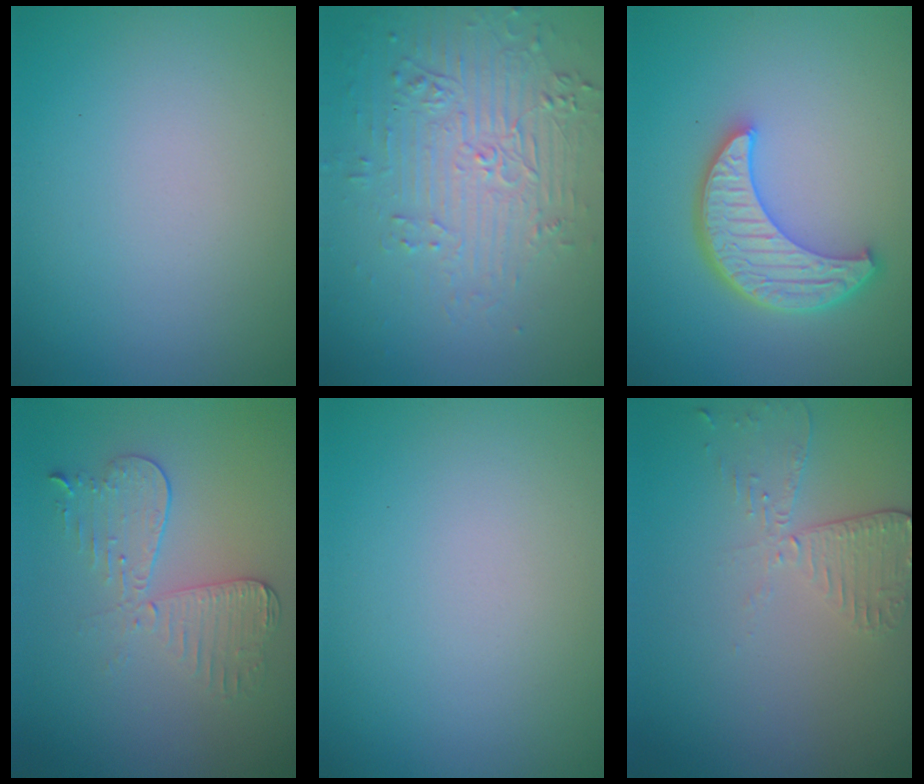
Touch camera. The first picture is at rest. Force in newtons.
{"total": 4.4, "press": 3.7, "slide": 2.4}
{"total": 5.4, "press": 4.3, "slide": 3.2}
{"total": 3.6, "press": 3.2, "slide": 1.8}
{"total": 0.0}
{"total": 2.6, "press": 2.3, "slide": 1.1}